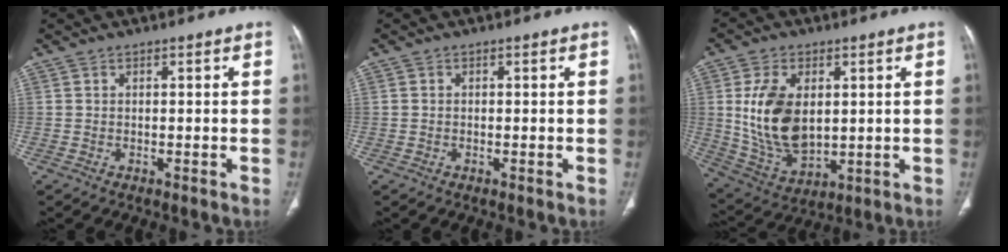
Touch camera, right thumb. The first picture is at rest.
{"total": 0.0}
{"total": 14.8, "force": [2.0, 9.1, 11.5], "torque": [-0.203, -0.016, 0.053]}